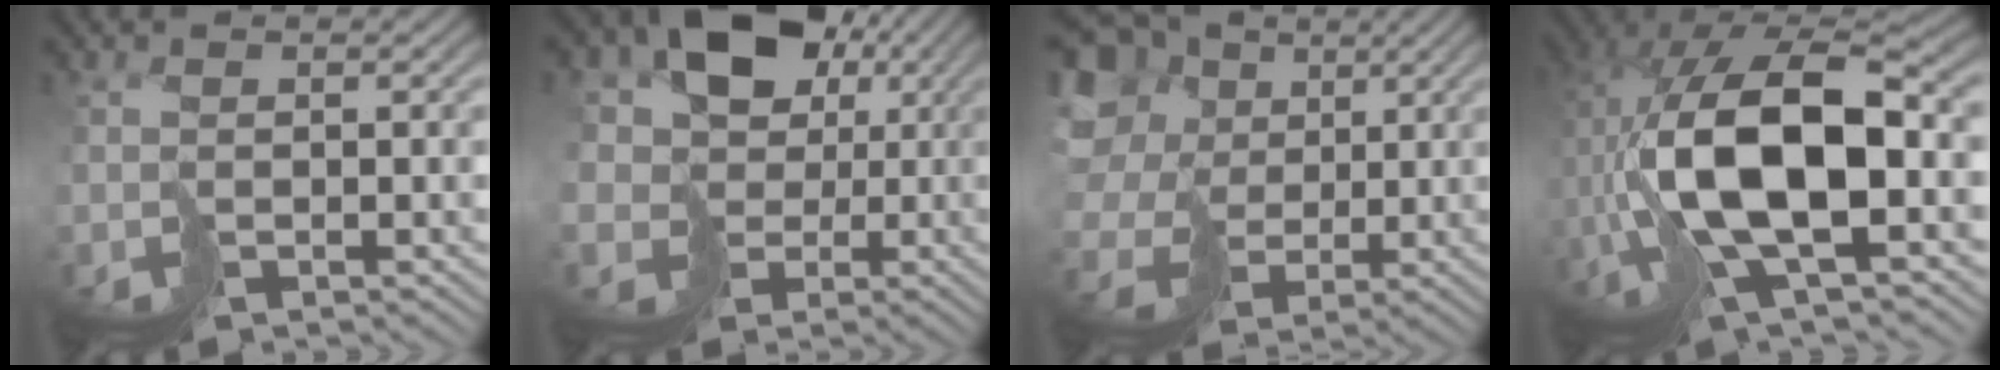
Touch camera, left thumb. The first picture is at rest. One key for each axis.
{"total": 17.1, "fx": 4.3, "fy": 14.0, "fz": 8.9, "tx": -0.228, "ty": 0.023, "tz": 0.068}
{"total": 15.8, "fx": 3.5, "fy": 13.1, "fz": 8.1, "tx": -0.280, "ty": 0.018, "tz": 0.074}
{"total": 16.0, "fx": -1.9, "fy": 6.7, "fz": 14.4, "tx": -0.316, "ty": 0.003, "tz": -0.038}